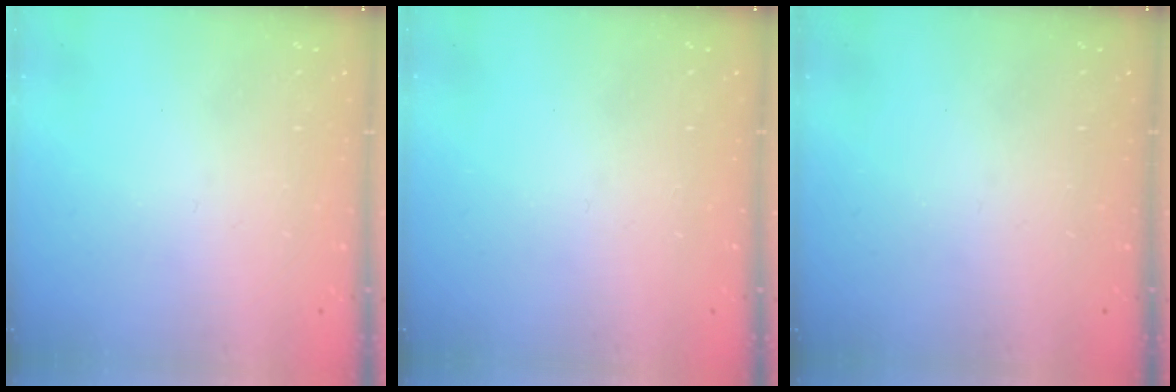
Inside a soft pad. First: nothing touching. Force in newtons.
{"total": 0.0}
{"total": 0.0}